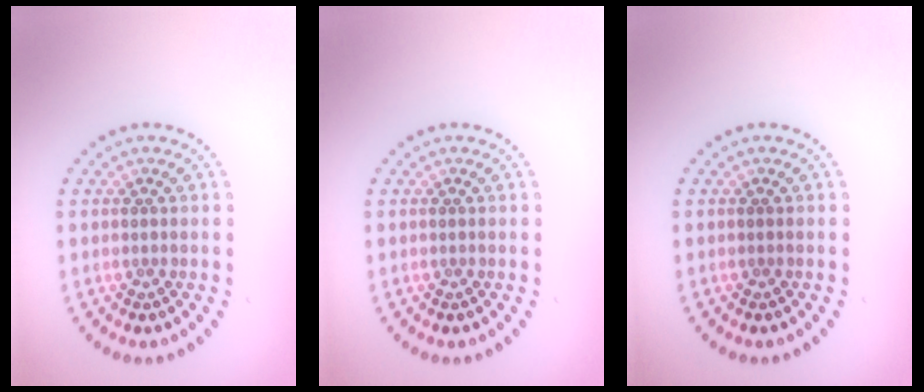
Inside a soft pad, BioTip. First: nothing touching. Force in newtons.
{"total": 0.0}
{"total": 0.0}